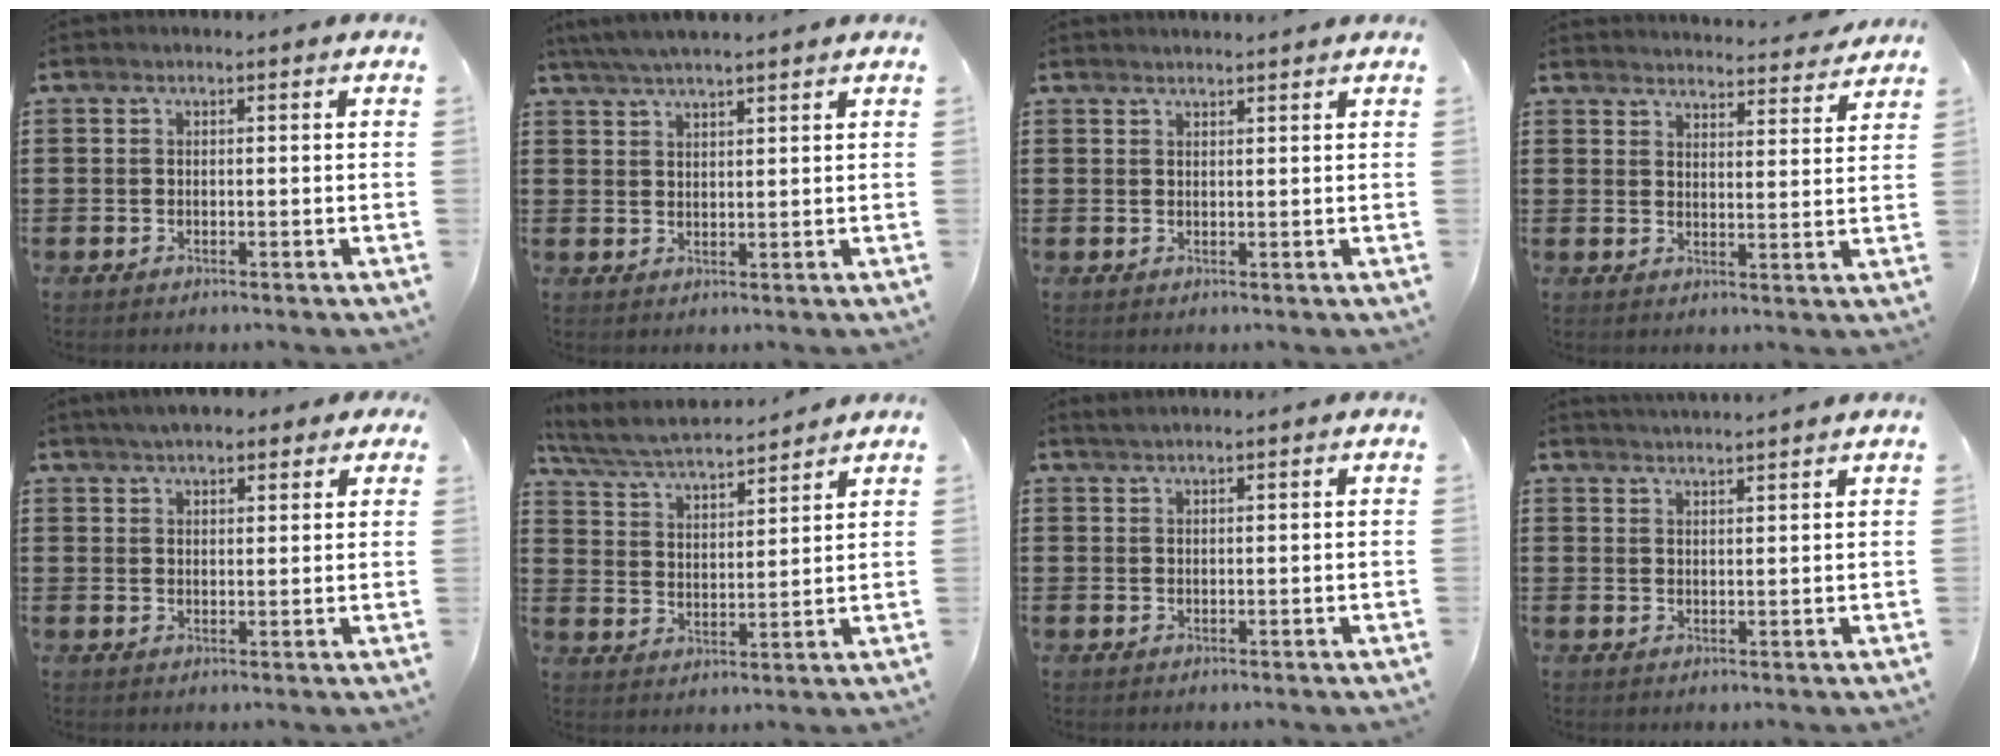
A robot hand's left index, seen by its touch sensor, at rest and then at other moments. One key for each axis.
{"total": 3.7, "fx": 3.3, "fy": 0.0, "fz": 1.6, "tx": -0.040, "ty": -0.002, "tz": 0.061}
{"total": 1.3, "fx": 1.3, "fy": -0.1, "fz": 0.1, "tx": -0.003, "ty": -0.001, "tz": 0.025}
{"total": 3.9, "fx": 3.8, "fy": -0.3, "fz": 0.0, "tx": -0.007, "ty": -0.028, "tz": 0.066}
{"total": 4.1, "fx": 3.5, "fy": 1.3, "fz": 1.8, "tx": -0.045, "ty": 0.005, "tz": 0.064}
{"total": 5.6, "fx": 5.2, "fy": 0.4, "fz": 1.9, "tx": -0.061, "ty": -0.029, "tz": 0.088}
{"total": 1.2, "fx": 1.0, "fy": -0.1, "fz": 0.7, "tx": -0.013, "ty": 0.001, "tz": 0.019}
{"total": 2.3, "fx": 2.2, "fy": -0.5, "fz": 0.1, "tx": -0.007, "ty": -0.008, "tz": 0.043}